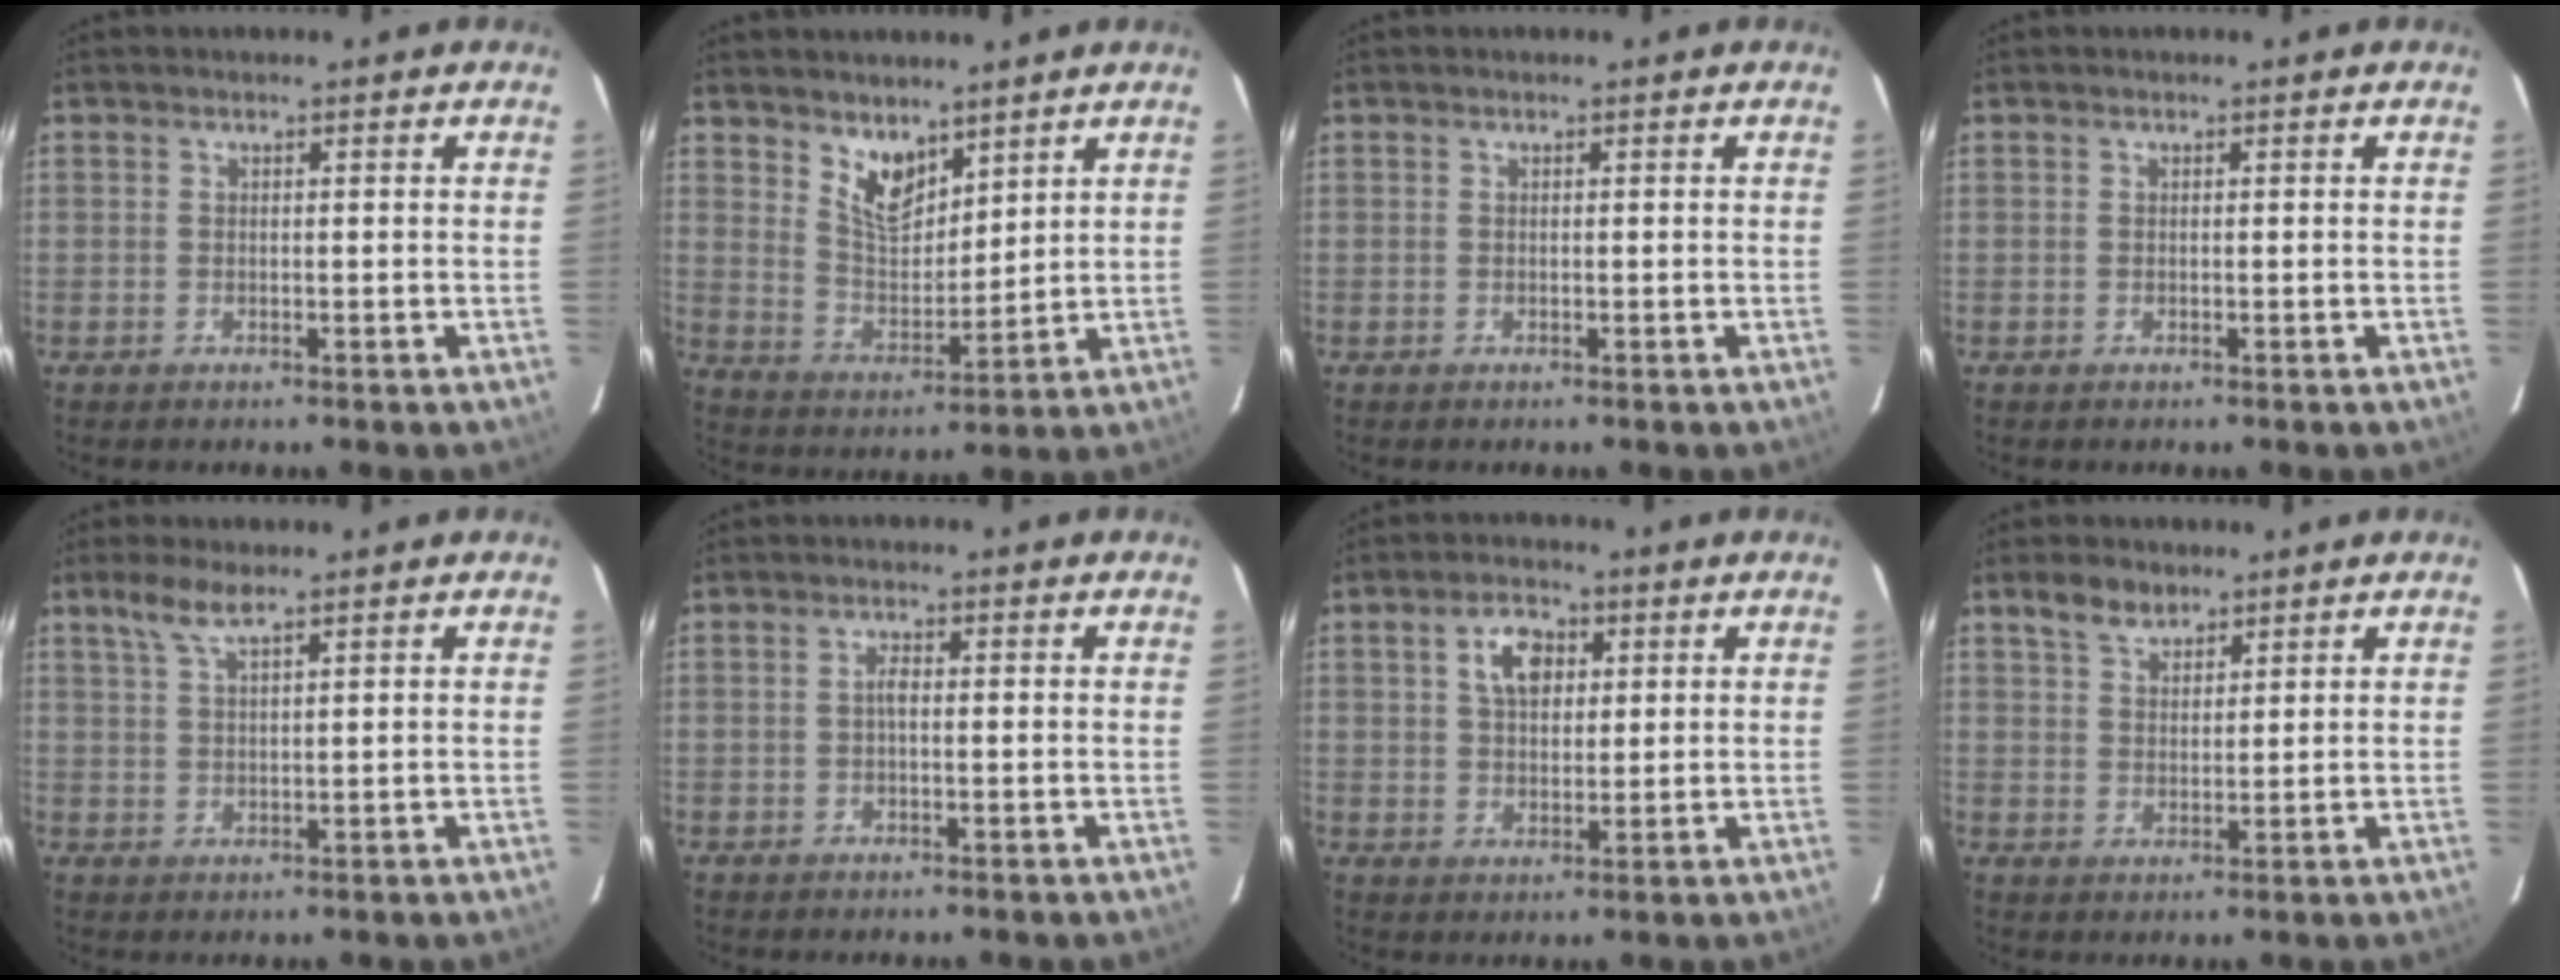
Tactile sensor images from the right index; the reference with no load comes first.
{"total": 7.8, "force": [5.5, 3.8, 4.0], "torque": [-0.062, -0.003, 0.109]}
{"total": 0.0}
{"total": 0.0}
{"total": 4.0, "force": [2.9, 0.6, 2.8], "torque": [-0.057, 0.007, 0.058]}
{"total": 1.3, "force": [-0.1, 0.5, 1.2], "torque": [-0.024, 0.006, -0.005]}
{"total": 6.1, "force": [2.1, 3.8, 4.2], "torque": [-0.073, 0.018, 0.040]}
{"total": 4.7, "force": [3.4, 2.4, 2.1], "torque": [-0.035, 0.011, 0.064]}